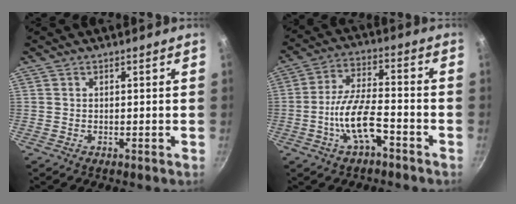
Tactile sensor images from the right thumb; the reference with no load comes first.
{"total": 10.5, "force": [-4.1, 4.3, 8.7], "torque": [-0.171, 0.038, -0.075]}